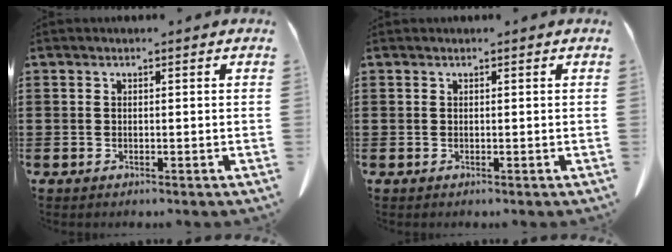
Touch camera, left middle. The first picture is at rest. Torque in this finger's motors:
{"motor_torque": [0.65, 0.33, 0.05, 0.01]}